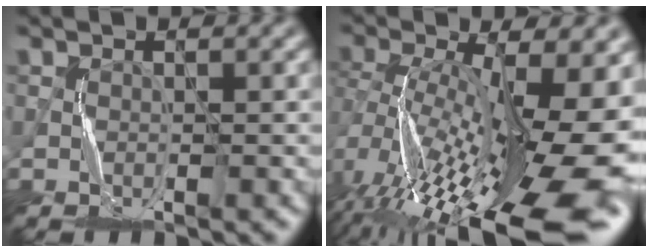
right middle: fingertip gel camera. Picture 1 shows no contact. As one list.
[{"total": 16.6, "force": [-5.0, 6.6, 14.4], "torque": [-0.250, 0.001, -0.083]}]